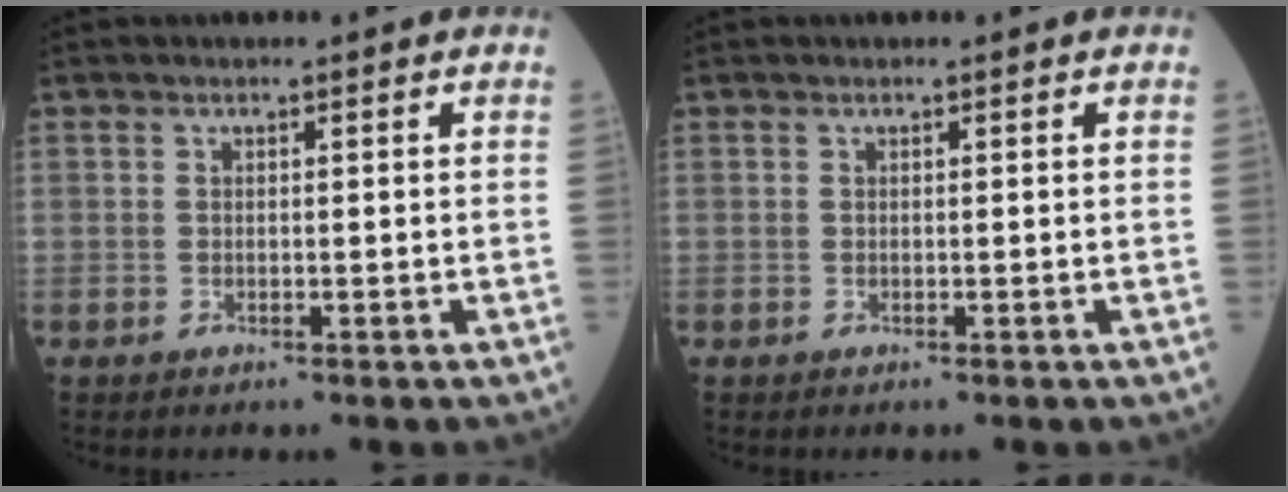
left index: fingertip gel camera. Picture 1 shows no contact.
{"total": 0.0}